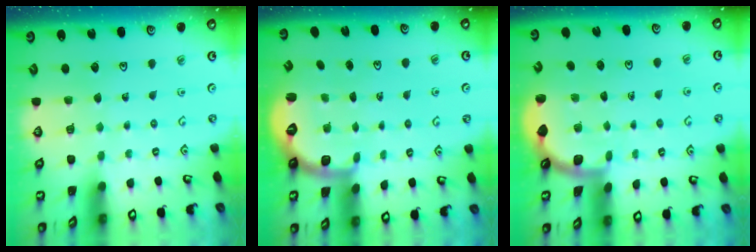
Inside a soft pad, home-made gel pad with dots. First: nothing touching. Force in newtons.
{"total": 2.6, "press": 1.4, "slide": 2.2}
{"total": 1.8, "press": 1.8, "slide": 0.2}